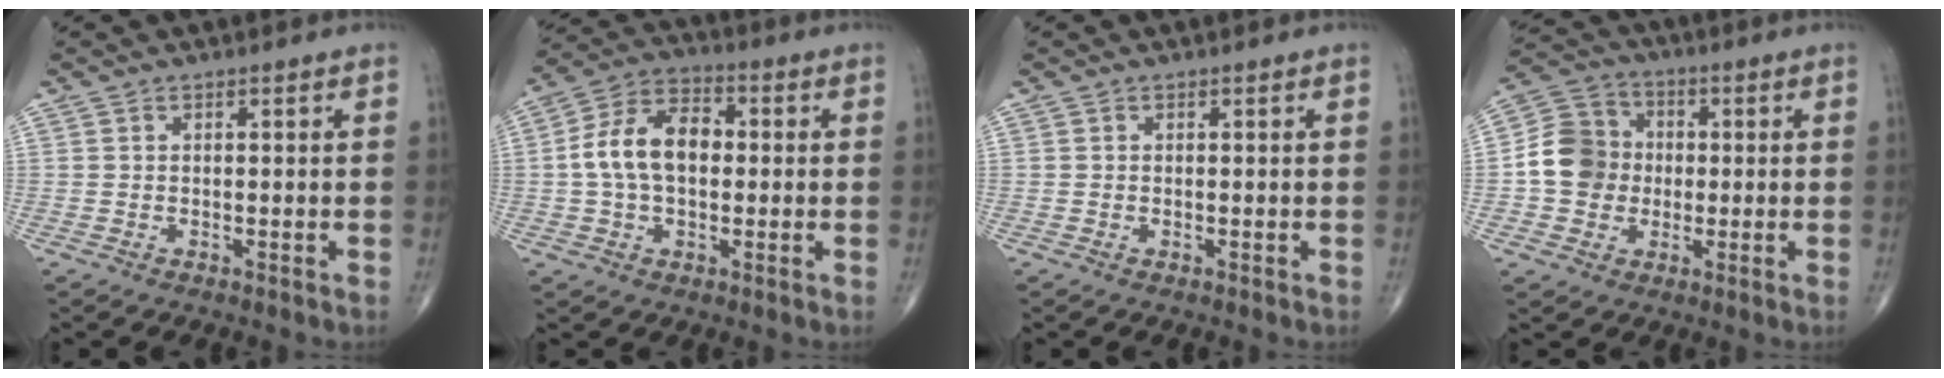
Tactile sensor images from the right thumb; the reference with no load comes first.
{"total": 12.1, "force": [0.4, 7.7, 9.3], "torque": [-0.164, 0.029, -0.003]}
{"total": 0.0}
{"total": 10.2, "force": [-0.7, 9.1, 4.4], "torque": [-0.057, 0.025, -0.023]}